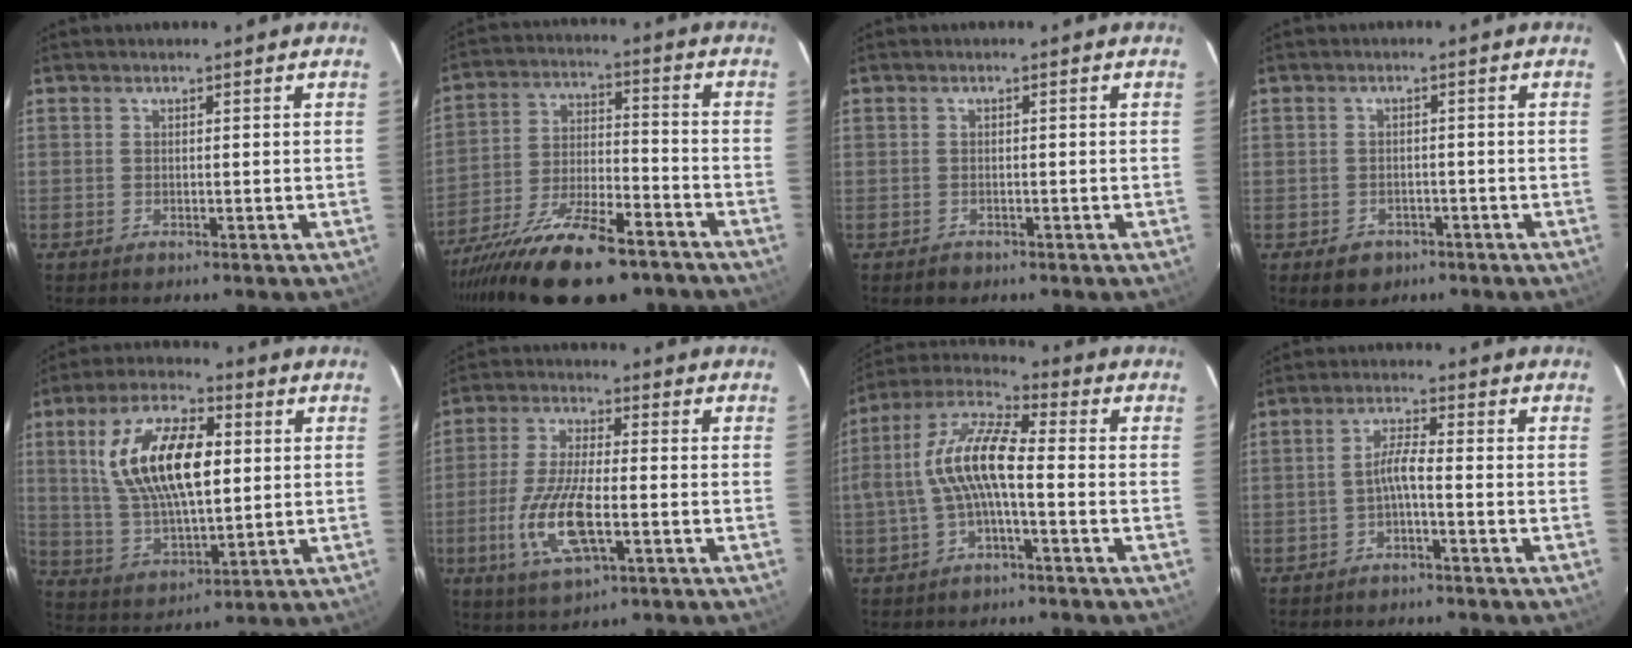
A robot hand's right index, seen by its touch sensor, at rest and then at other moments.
{"total": 22.4, "force": [-16.5, 7.6, 13.2], "torque": [-0.254, -0.039, -0.262]}
{"total": 1.8, "force": [-1.0, 1.4, 0.2], "torque": [-0.006, 0.003, -0.012]}
{"total": 4.5, "force": [-2.1, 3.8, 1.0], "torque": [-0.024, 0.009, -0.021]}
{"total": 17.4, "force": [3.5, 7.9, 15.1], "torque": [-0.290, 0.013, 0.073]}
{"total": 12.2, "force": [-3.5, 4.0, 11.0], "torque": [-0.234, -0.010, -0.067]}
{"total": 10.9, "force": [-1.4, 3.0, 10.4], "torque": [-0.212, 0.016, -0.028]}
{"total": 3.1, "force": [-1.5, 0.1, 2.7], "torque": [-0.060, 0.008, -0.029]}